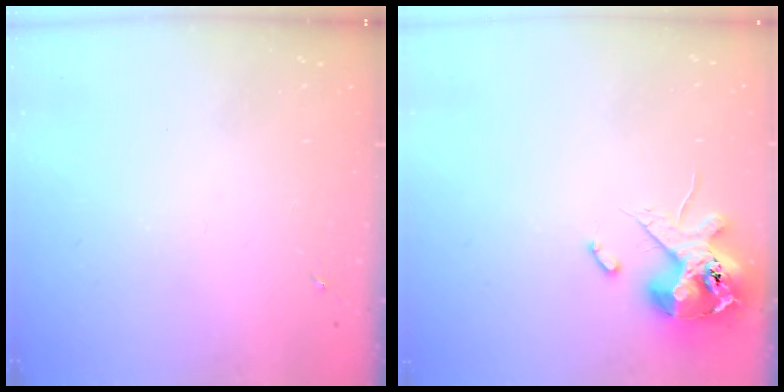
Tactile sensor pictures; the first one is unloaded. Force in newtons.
{"total": 13.1, "press": 12.9, "slide": 2.2}